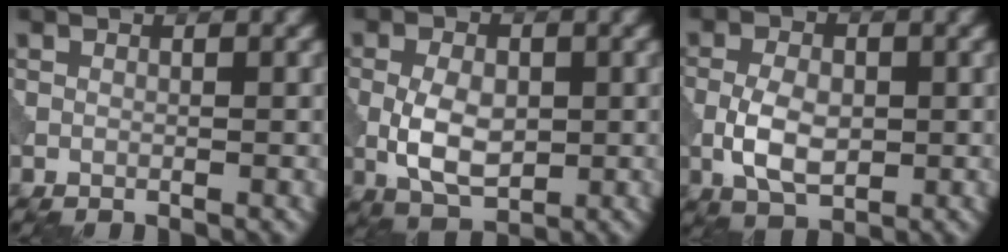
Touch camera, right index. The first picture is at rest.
{"total": 5.1, "force": [-0.5, 3.0, 4.1], "torque": [-0.081, -0.002, -0.011]}
{"total": 4.6, "force": [-0.8, 2.7, 3.6], "torque": [-0.073, -0.002, -0.018]}